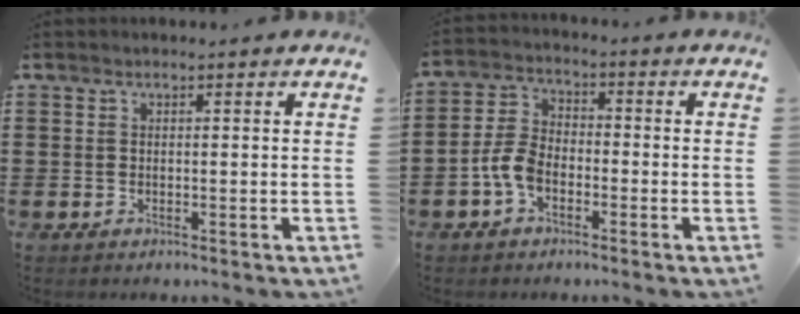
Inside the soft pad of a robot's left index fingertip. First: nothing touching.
{"total": 5.2, "force": [-2.4, 3.0, 3.6], "torque": [-0.097, 0.001, -0.052]}